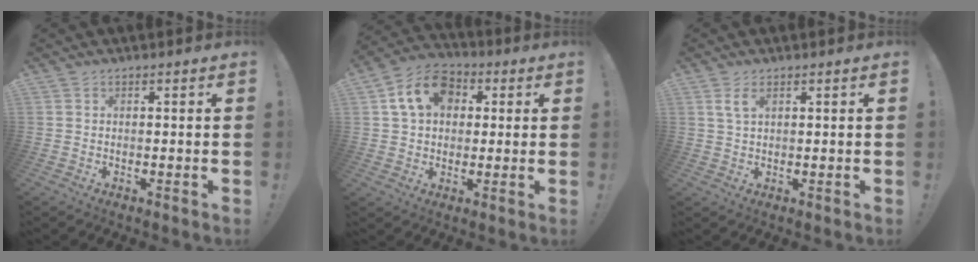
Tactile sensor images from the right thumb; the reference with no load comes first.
{"total": 13.7, "force": [4.4, 10.4, 7.8], "torque": [-0.123, 0.002, 0.090]}
{"total": 3.7, "force": [1.7, 1.6, 2.9], "torque": [-0.052, 0.000, 0.030]}